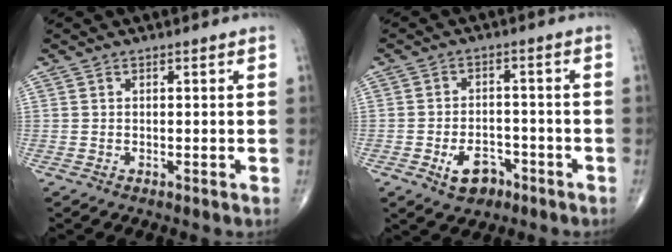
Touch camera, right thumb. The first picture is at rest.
{"total": 6.2, "force": [-3.2, 4.0, 3.4], "torque": [-0.039, 0.023, -0.049]}